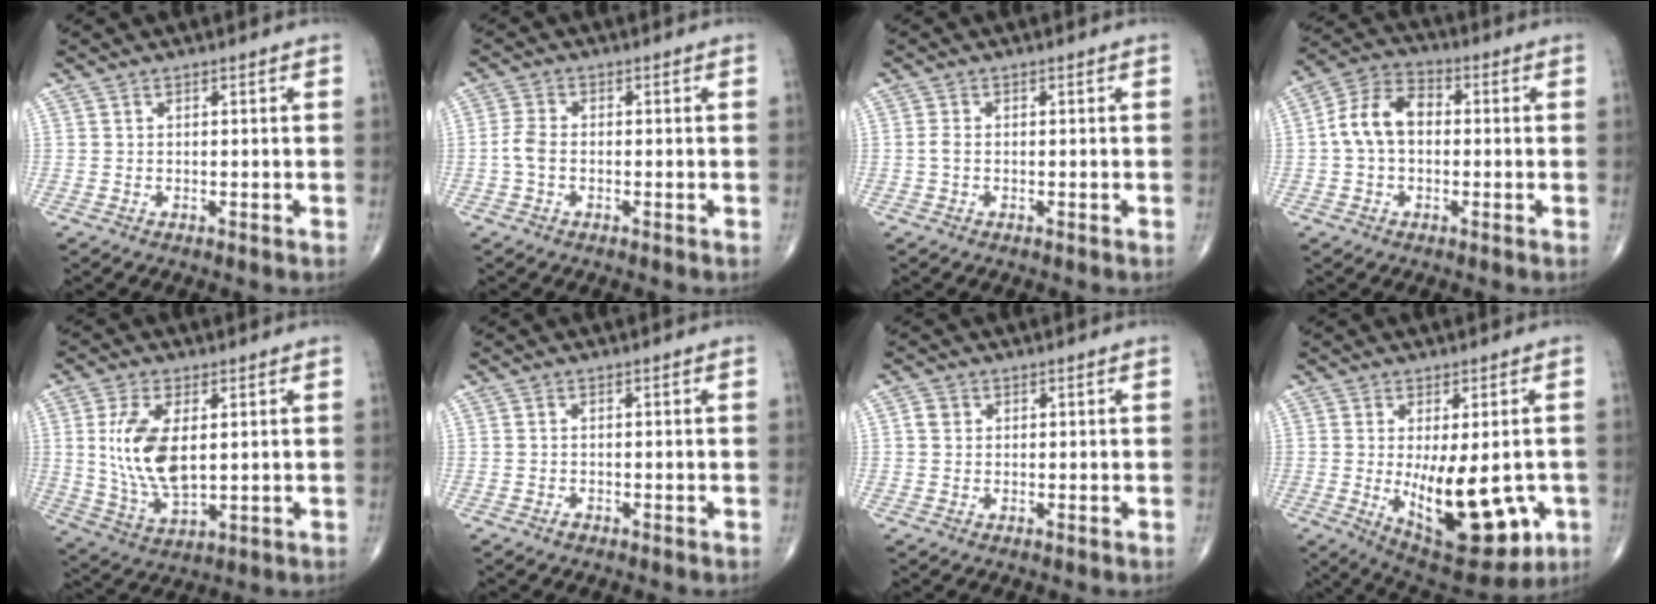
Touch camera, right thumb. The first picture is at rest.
{"total": 3.1, "force": [-0.8, 1.9, 2.4], "torque": [-0.055, 0.008, -0.022]}
{"total": 1.2, "force": [-0.2, 0.7, 1.0], "torque": [-0.023, 0.000, -0.007]}
{"total": 9.5, "force": [0.0, 6.5, 6.9], "torque": [-0.123, 0.032, -0.012]}
{"total": 12.4, "force": [1.9, 6.2, 10.6], "torque": [-0.208, -0.016, 0.045]}
{"total": 0.7, "force": [-0.5, 0.4, 0.2], "torque": [-0.002, 0.001, -0.011]}
{"total": 1.8, "force": [0.4, 1.6, 0.8], "torque": [-0.010, 0.003, 0.005]}
{"total": 17.3, "force": [-3.5, 7.5, 15.1], "torque": [-0.201, -0.025, -0.027]}